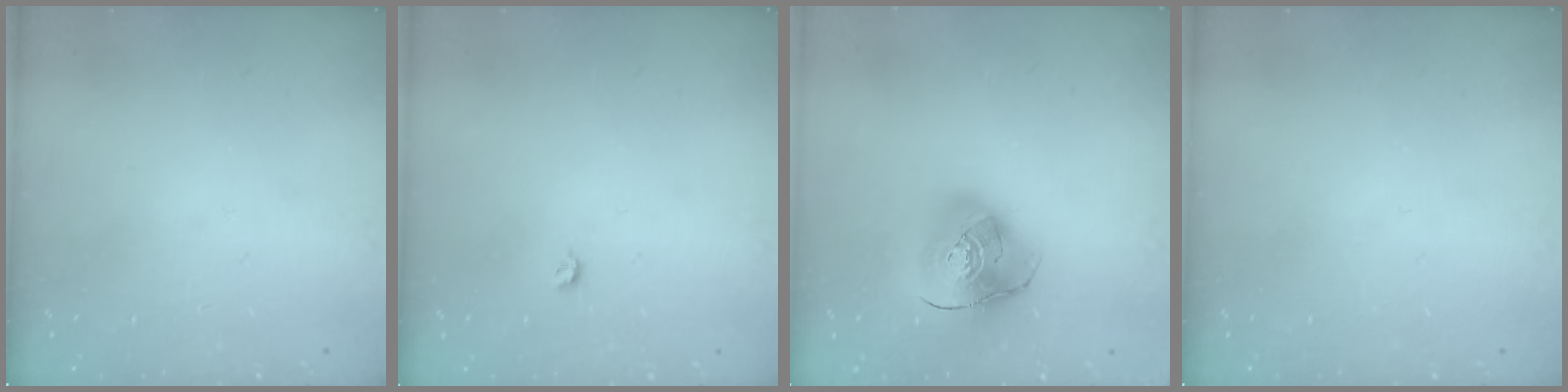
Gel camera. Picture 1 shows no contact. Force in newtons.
{"total": 3.3, "press": 3.3, "slide": 0.7}
{"total": 14.3, "press": 14.2, "slide": 1.9}
{"total": 0.0}